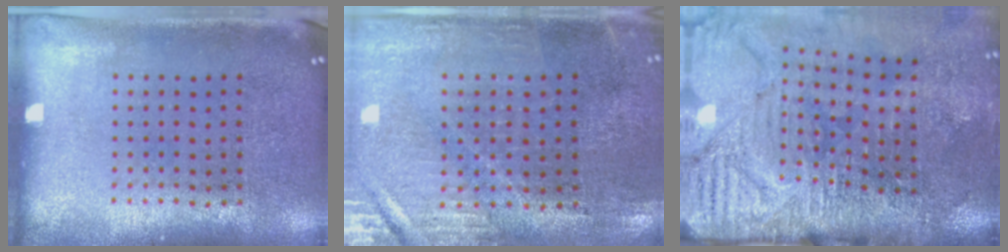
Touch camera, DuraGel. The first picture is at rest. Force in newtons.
{"total": 0.7, "press": 0.6, "slide": 0.2}
{"total": 4.9, "press": 4.1, "slide": 2.8}